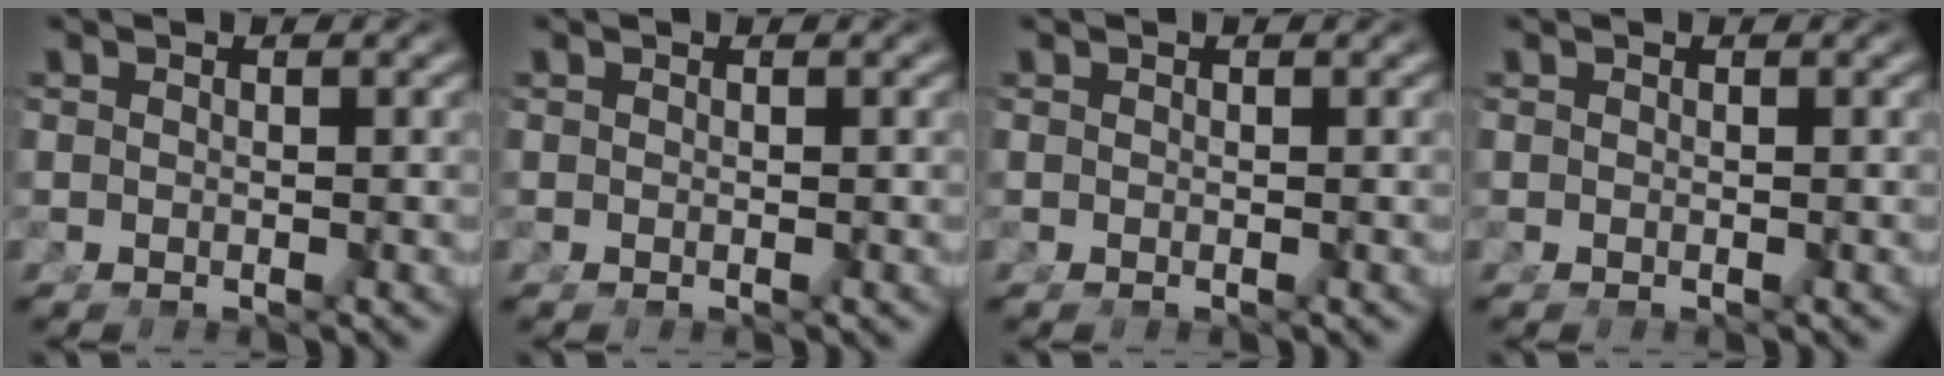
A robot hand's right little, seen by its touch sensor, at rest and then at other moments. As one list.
[{"total": 0.0}, {"total": 0.0}, {"total": 0.0}]